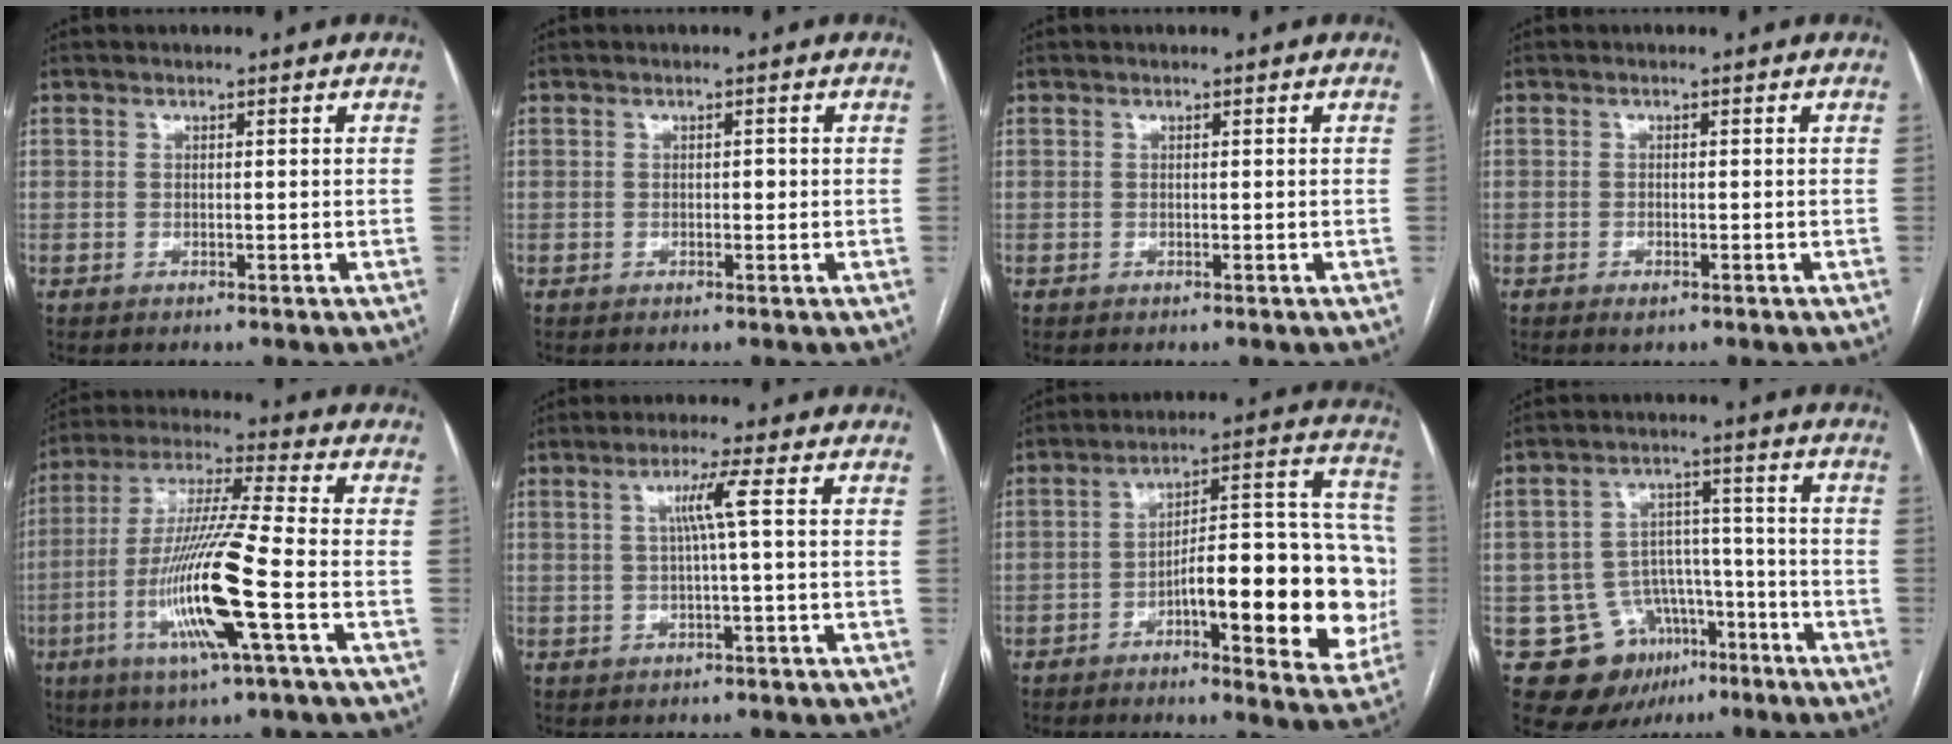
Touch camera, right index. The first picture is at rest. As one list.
[{"total": 0.8, "force": [-0.1, 0.5, 0.6], "torque": [-0.005, 0.002, -0.002]}, {"total": 0.0}, {"total": 1.2, "force": [-0.8, 0.4, 0.8], "torque": [-0.013, 0.000, -0.008]}, {"total": 15.8, "force": [-5.0, -0.3, 15.0], "torque": [-0.305, -0.013, -0.100]}, {"total": 3.9, "force": [0.6, -0.9, 3.7], "torque": [-0.073, 0.005, 0.013]}, {"total": 21.0, "force": [-5.0, 5.3, 19.7], "torque": [-0.211, 0.039, -0.059]}, {"total": 11.8, "force": [-6.1, 9.3, 3.9], "torque": [-0.059, 0.046, -0.081]}]